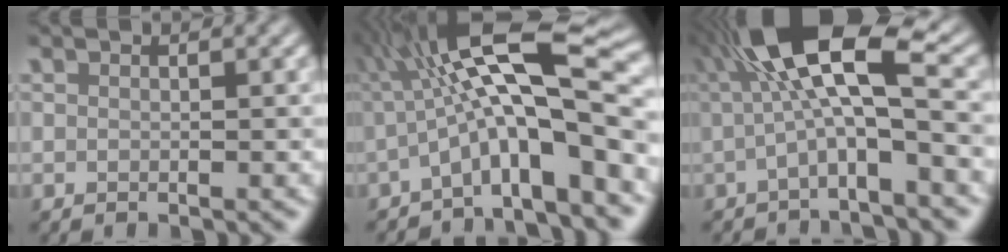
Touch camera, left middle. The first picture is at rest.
{"total": 12.0, "force": [-1.0, 2.6, 11.7], "torque": [-0.191, 0.035, -0.023]}
{"total": 8.9, "force": [0.8, 2.4, 8.6], "torque": [-0.147, 0.029, -0.002]}